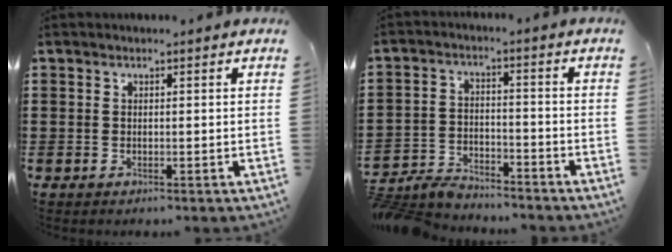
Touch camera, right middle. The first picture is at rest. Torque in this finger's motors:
{"motor_torque": [0.99, -0.47, 0.05, 0.10]}